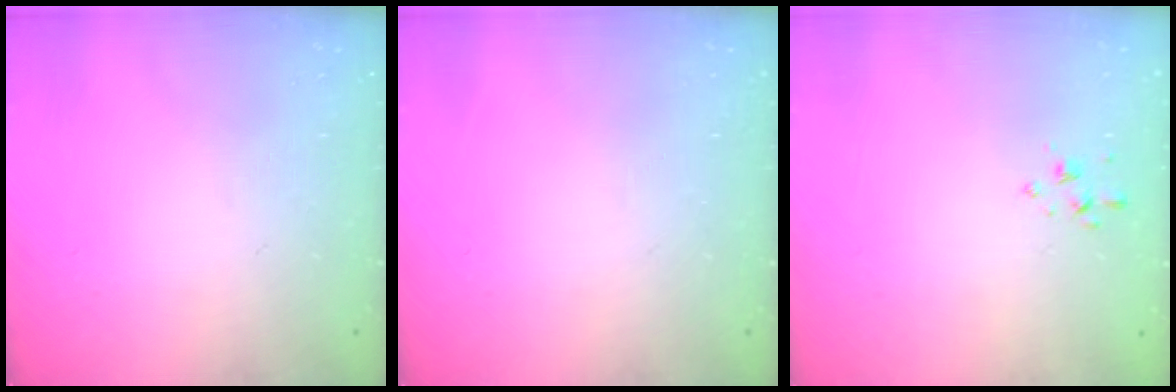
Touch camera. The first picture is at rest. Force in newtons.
{"total": 0.0}
{"total": 2.1, "press": 2.0, "slide": 0.7}